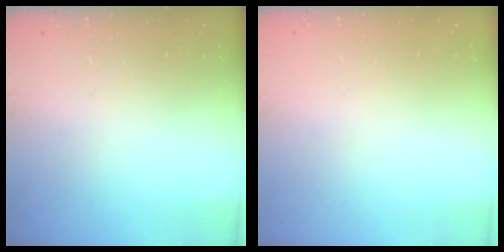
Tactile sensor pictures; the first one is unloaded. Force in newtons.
{"total": 0.0}